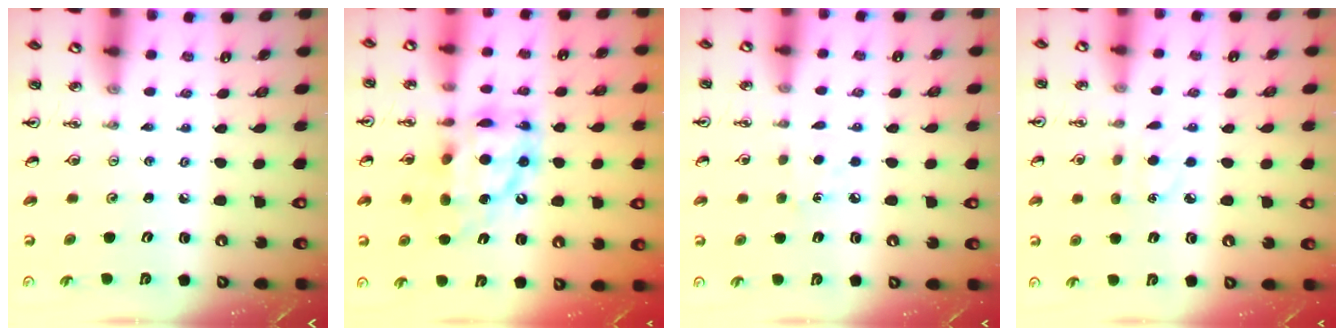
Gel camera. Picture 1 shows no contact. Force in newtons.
{"total": 14.1, "press": 14.1, "slide": 1.2}
{"total": 6.5, "press": 6.4, "slide": 0.8}
{"total": 4.3, "press": 4.3, "slide": 0.5}